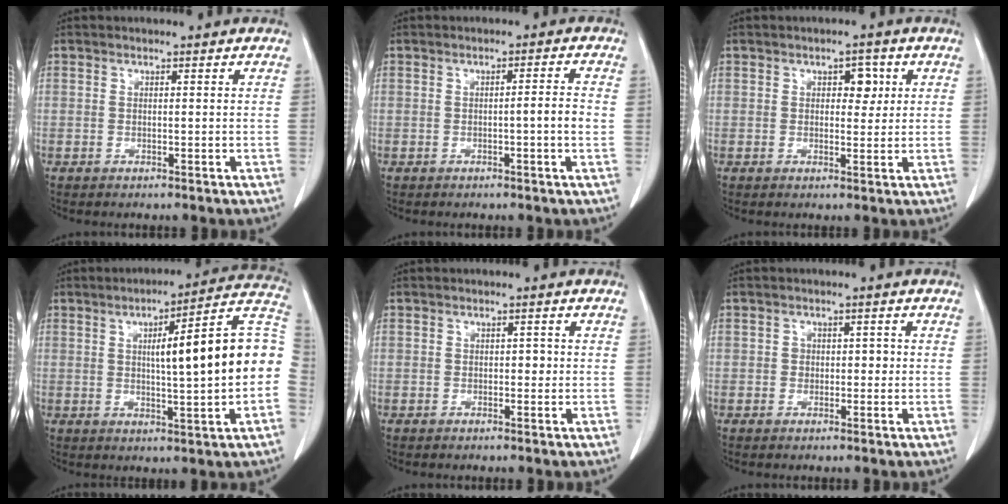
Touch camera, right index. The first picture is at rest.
{"total": 2.7, "force": [-0.6, -0.3, 2.6], "torque": [-0.036, 0.001, -0.011]}
{"total": 3.1, "force": [1.0, 1.8, 2.3], "torque": [-0.026, 0.006, 0.014]}
{"total": 16.8, "force": [0.6, 1.5, 16.7], "torque": [-0.214, 0.035, 0.006]}
{"total": 1.2, "force": [-0.2, 0.8, 0.9], "torque": [-0.005, 0.003, -0.005]}
{"total": 1.9, "force": [-0.1, 1.5, 1.1], "torque": [-0.009, 0.007, -0.004]}